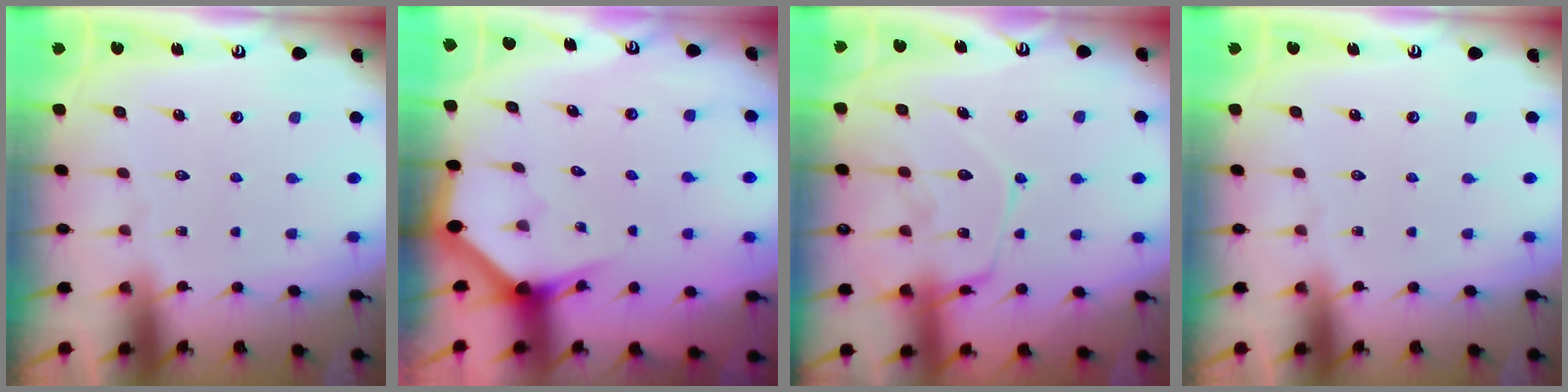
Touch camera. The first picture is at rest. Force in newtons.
{"total": 2.6, "press": 2.6, "slide": 0.1}
{"total": 17.4, "press": 17.3, "slide": 1.3}
{"total": 0.0}